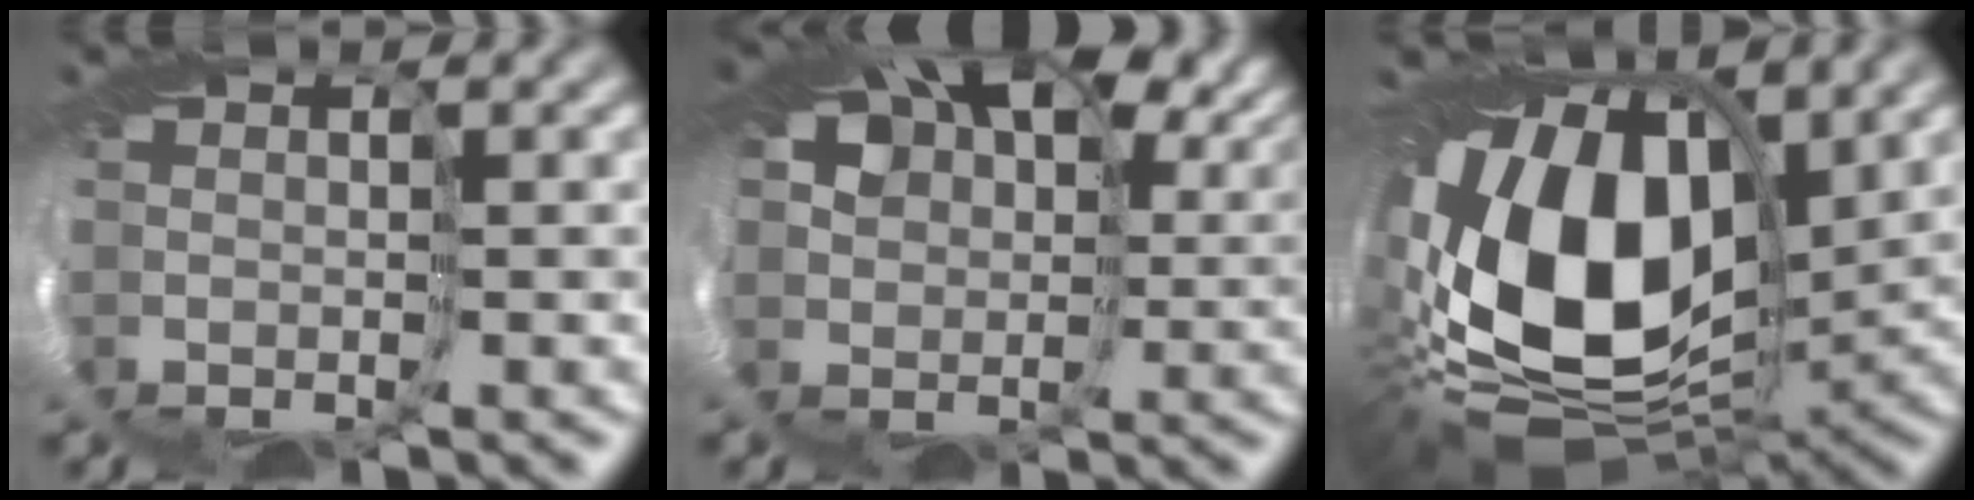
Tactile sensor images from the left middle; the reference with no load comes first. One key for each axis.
{"total": 15.5, "fx": 7.6, "fy": 10.7, "fz": 8.3, "tx": -0.198, "ty": 0.044, "tz": 0.142}
{"total": 15.8, "fx": 1.9, "fy": 10.2, "fz": 12.0, "tx": -0.264, "ty": -0.006, "tz": 0.031}